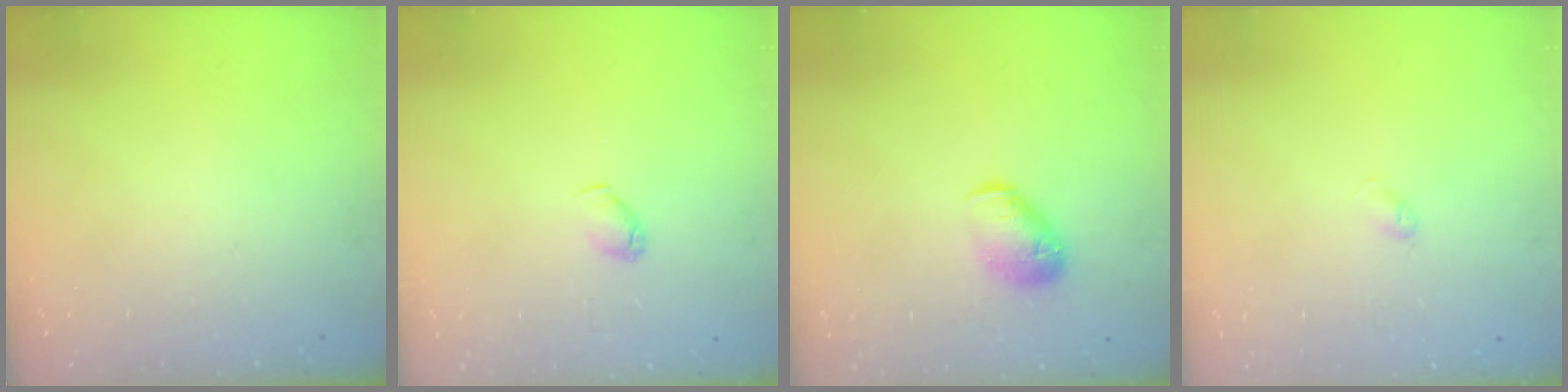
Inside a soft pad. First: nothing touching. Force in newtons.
{"total": 3.2, "press": 3.1, "slide": 0.6}
{"total": 10.0, "press": 9.9, "slide": 1.5}
{"total": 3.0, "press": 2.9, "slide": 0.6}